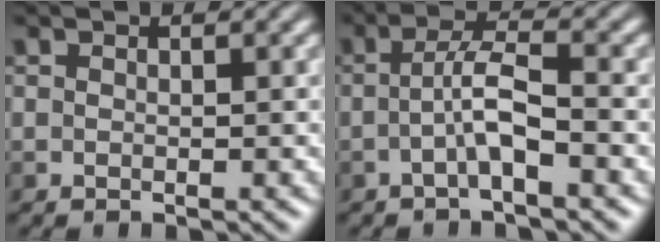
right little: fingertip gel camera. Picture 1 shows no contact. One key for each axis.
{"total": 3.0, "fx": -1.4, "fy": 0.2, "fz": 2.6, "tx": -0.052, "ty": 0.012, "tz": -0.027}